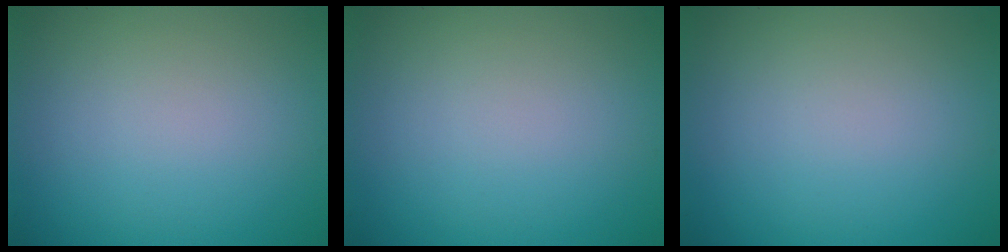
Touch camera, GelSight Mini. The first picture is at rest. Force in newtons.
{"total": 0.0}
{"total": 0.0}